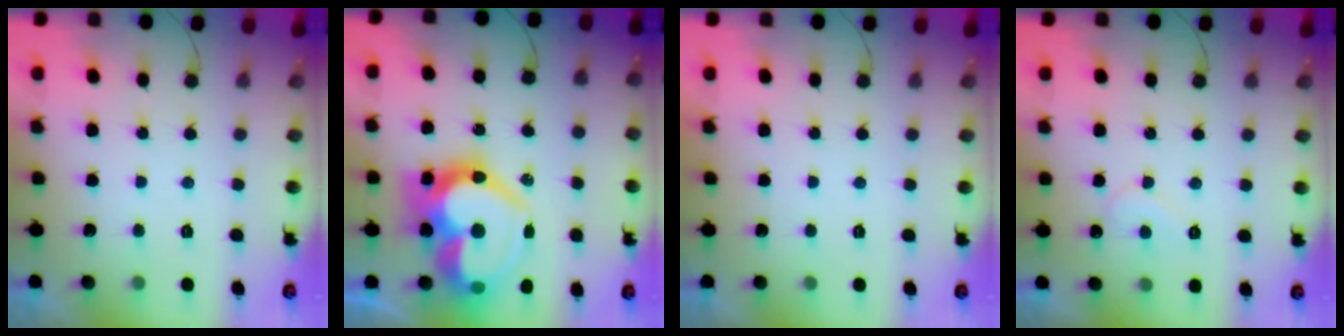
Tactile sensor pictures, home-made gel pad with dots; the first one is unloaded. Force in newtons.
{"total": 27.0, "press": 26.9, "slide": 2.6}
{"total": 1.8, "press": 1.8, "slide": 0.0}
{"total": 5.1, "press": 5.1, "slide": 0.4}